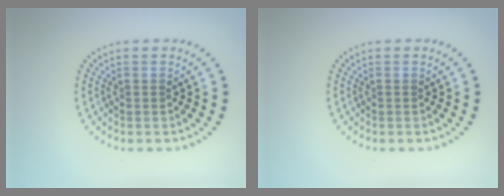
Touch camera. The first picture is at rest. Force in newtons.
{"total": 0.0}